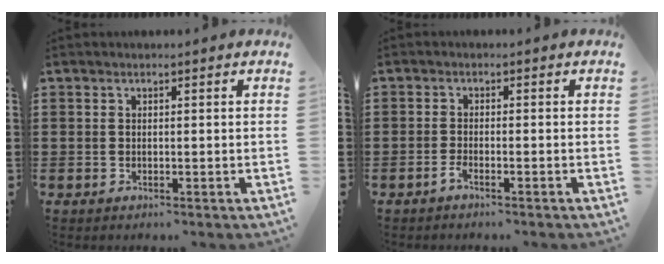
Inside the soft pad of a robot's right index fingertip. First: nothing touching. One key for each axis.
{"total": 1.5, "fx": -1.1, "fy": 0.0, "fz": 1.1, "tx": -0.034, "ty": -0.010, "tz": -0.024}